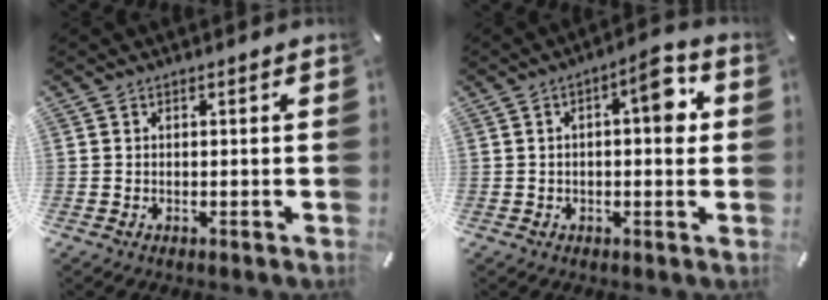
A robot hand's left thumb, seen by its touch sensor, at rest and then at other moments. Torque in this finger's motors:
{"motor_torque": [0.24, 0.33, 0.39, 0.25, 0.04]}